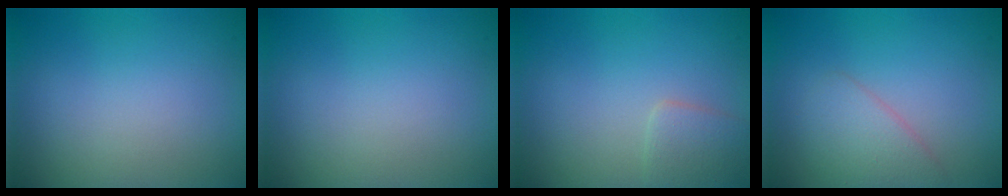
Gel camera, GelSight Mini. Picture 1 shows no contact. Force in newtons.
{"total": 0.0}
{"total": 1.9, "press": 1.9, "slide": 0.1}
{"total": 2.3, "press": 2.3, "slide": 0.0}